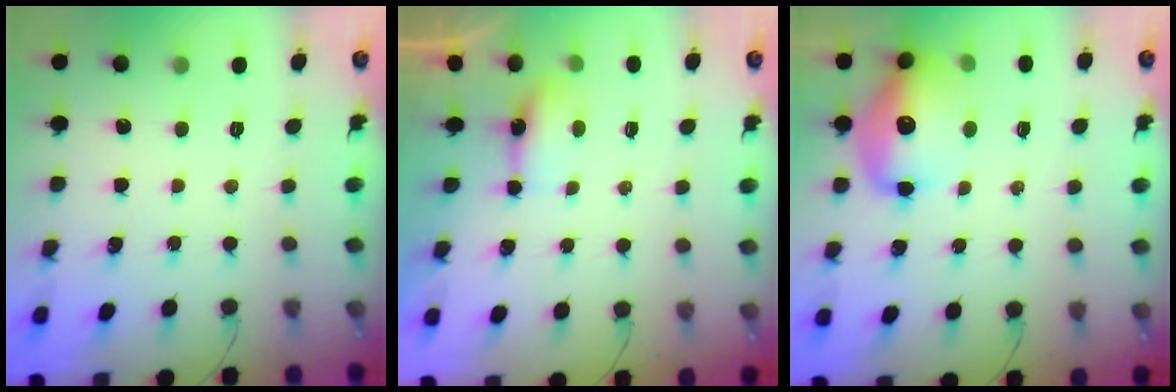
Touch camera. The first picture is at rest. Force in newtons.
{"total": 3.9, "press": 3.7, "slide": 1.3}
{"total": 13.5, "press": 13.1, "slide": 3.4}